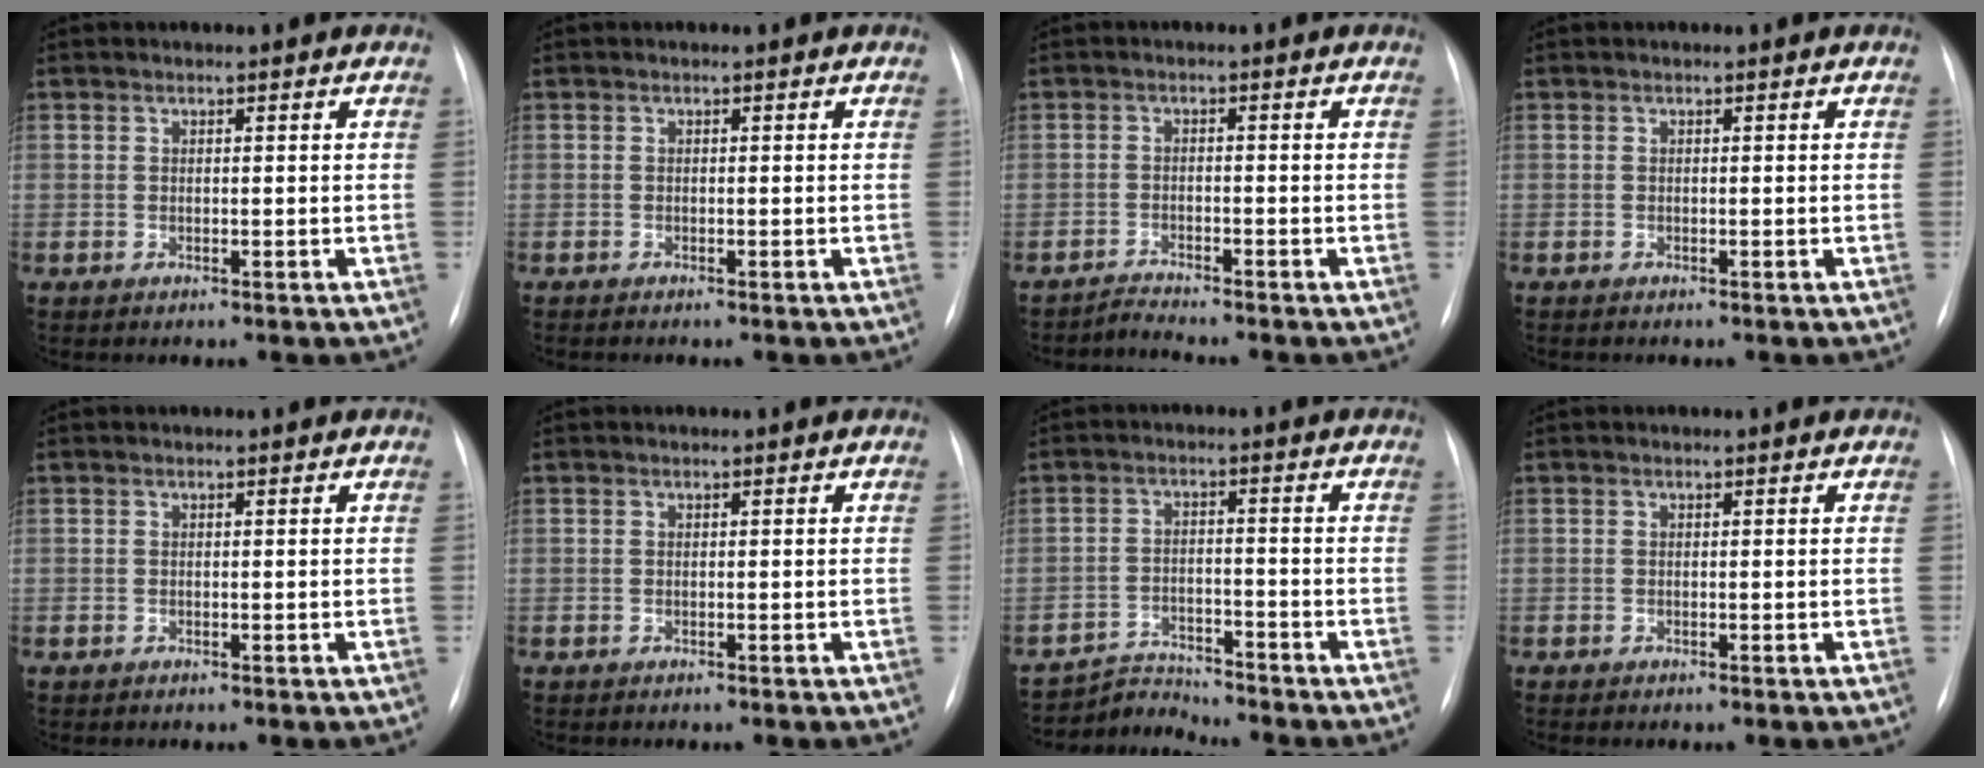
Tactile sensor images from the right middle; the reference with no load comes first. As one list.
[{"total": 0.5, "force": [-0.5, 0.0, 0.2], "torque": [-0.007, -0.001, -0.010]}, {"total": 2.3, "force": [-2.1, -0.7, -0.5], "torque": [0.009, -0.015, -0.038]}, {"total": 0.0}, {"total": 0.0}, {"total": 0.0}, {"total": 5.1, "force": [-4.7, -0.4, -1.8], "torque": [0.026, -0.003, -0.081]}, {"total": 0.0}]